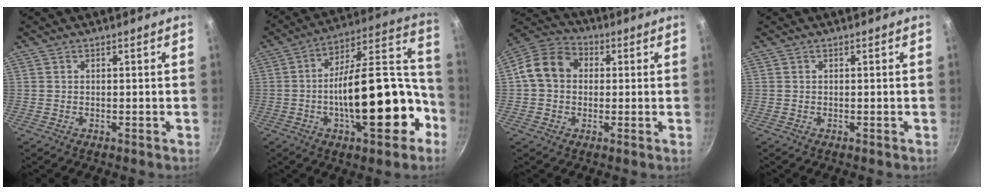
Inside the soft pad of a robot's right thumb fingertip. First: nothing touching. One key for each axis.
{"total": 24.0, "fx": -6.8, "fy": 10.2, "fz": 20.7, "tx": -0.274, "ty": 0.060, "tz": -0.105}
{"total": 10.5, "fx": 0.9, "fy": 8.7, "fz": 5.9, "tx": -0.079, "ty": 0.028, "tz": -0.007}
{"total": 0.0}